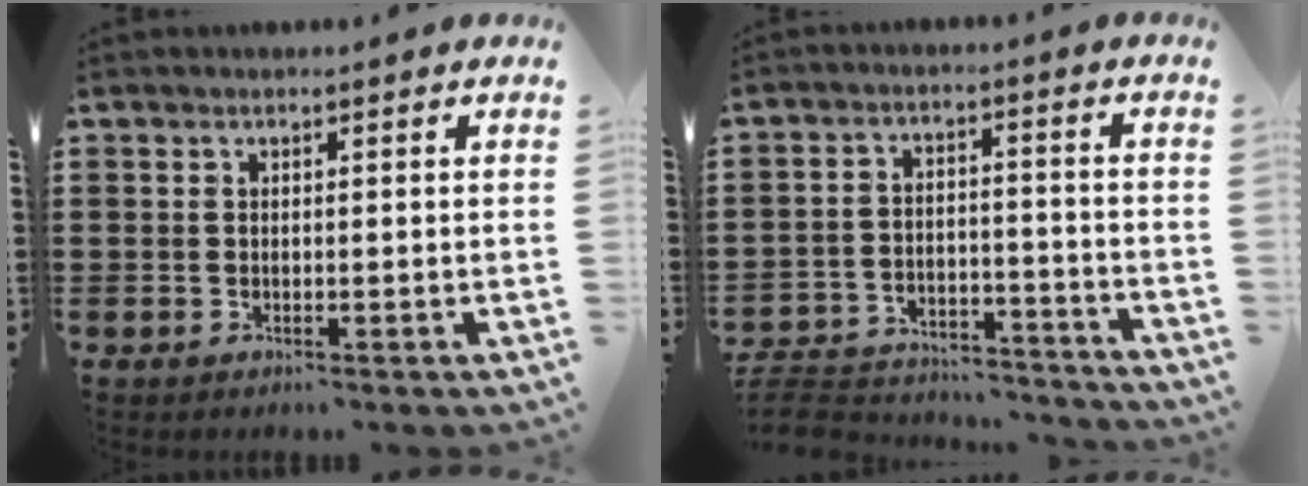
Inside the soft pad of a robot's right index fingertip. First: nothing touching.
{"total": 6.6, "force": [-6.5, 0.9, 1.2], "torque": [-0.035, 0.007, -0.130]}